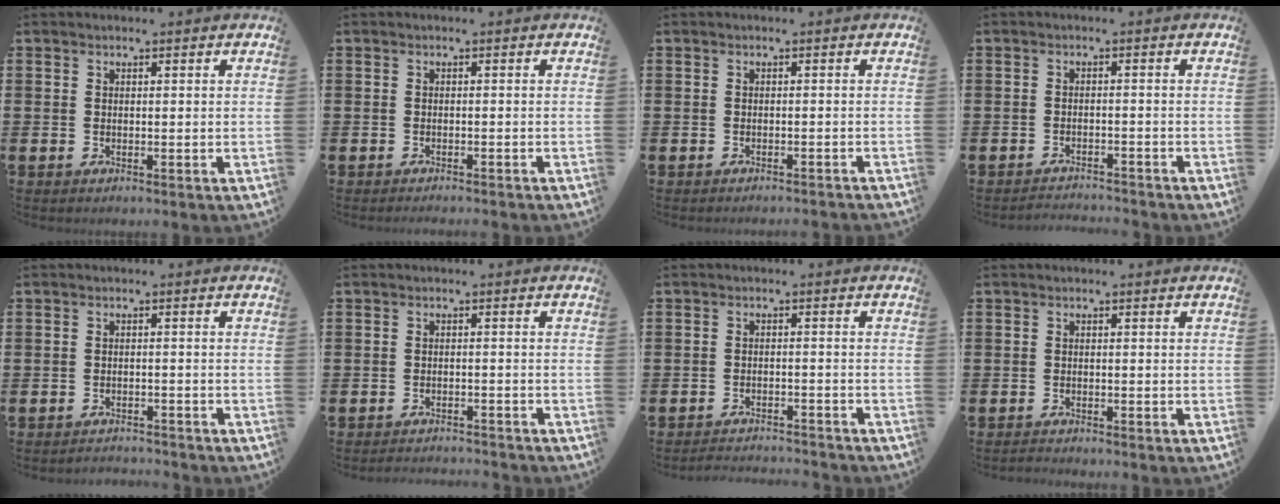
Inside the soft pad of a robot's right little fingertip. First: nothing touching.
{"total": 0.6, "force": [-0.6, -0.1, 0.0], "torque": [0.000, -0.001, -0.013]}
{"total": 0.7, "force": [-0.7, -0.1, 0.0], "torque": [0.001, 0.000, -0.015]}
{"total": 1.7, "force": [-1.7, -0.1, -0.2], "torque": [-0.002, 0.005, -0.037]}
{"total": 1.3, "force": [-1.3, 0.0, -0.1], "torque": [-0.002, 0.003, -0.028]}
{"total": 1.5, "force": [-1.5, 0.0, -0.1], "torque": [-0.003, 0.004, -0.031]}
{"total": 2.0, "force": [-2.0, -0.1, -0.1], "torque": [-0.003, 0.005, -0.042]}
{"total": 0.6, "force": [-0.6, 0.0, 0.0], "torque": [-0.001, -0.002, -0.011]}